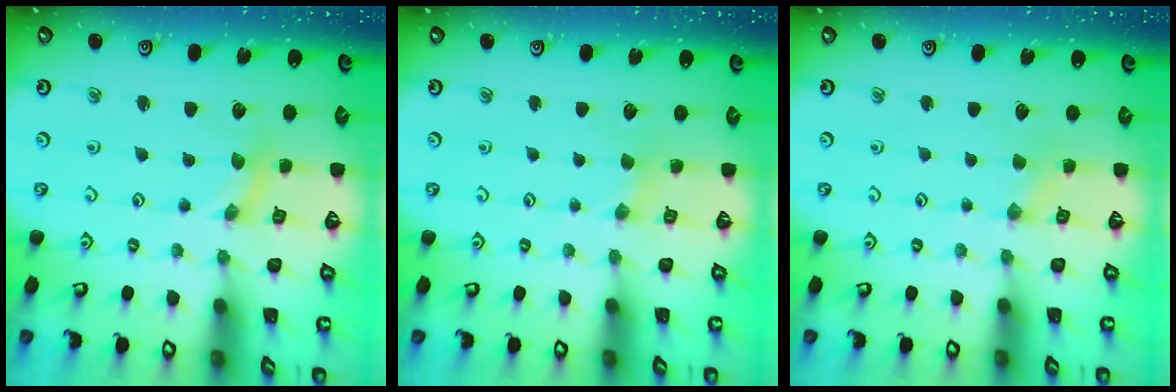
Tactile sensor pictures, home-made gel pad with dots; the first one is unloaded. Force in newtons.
{"total": 1.1, "press": 1.1, "slide": 0.2}
{"total": 0.9, "press": 0.8, "slide": 0.2}